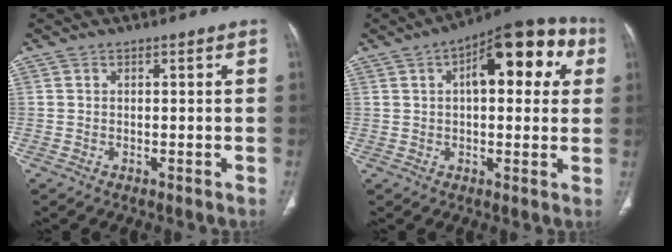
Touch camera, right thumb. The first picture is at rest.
{"total": 16.8, "force": [5.1, 7.7, 14.0], "torque": [-0.149, 0.025, 0.062]}